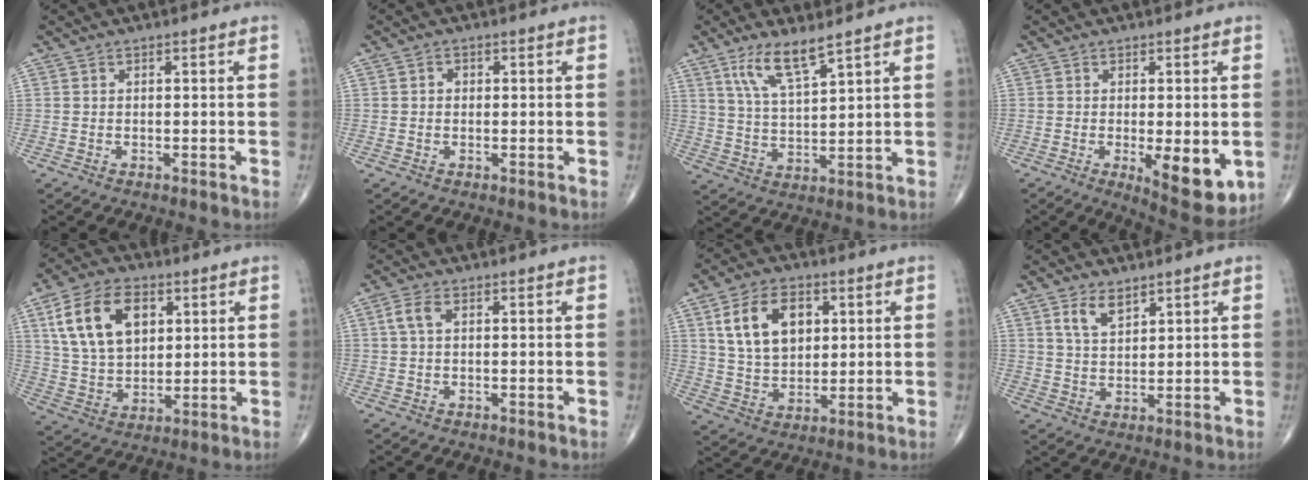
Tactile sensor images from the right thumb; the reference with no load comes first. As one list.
[{"total": 1.4, "force": [0.2, 1.2, 0.7], "torque": [-0.004, 0.005, 0.001]}, {"total": 8.2, "force": [5.4, 1.8, 5.8], "torque": [-0.106, -0.031, 0.111]}, {"total": 9.9, "force": [-2.2, 3.4, 9.1], "torque": [-0.111, -0.023, -0.023]}, {"total": 15.7, "force": [5.5, 10.0, 10.8], "torque": [-0.175, -0.010, 0.107]}, {"total": 3.1, "force": [0.9, 1.5, 2.6], "torque": [-0.063, 0.009, 0.017]}, {"total": 13.0, "force": [4.2, 8.6, 8.7], "torque": [-0.126, -0.011, 0.080]}, {"total": 5.0, "force": [3.1, 2.5, 3.1], "torque": [-0.041, -0.020, 0.061]}]